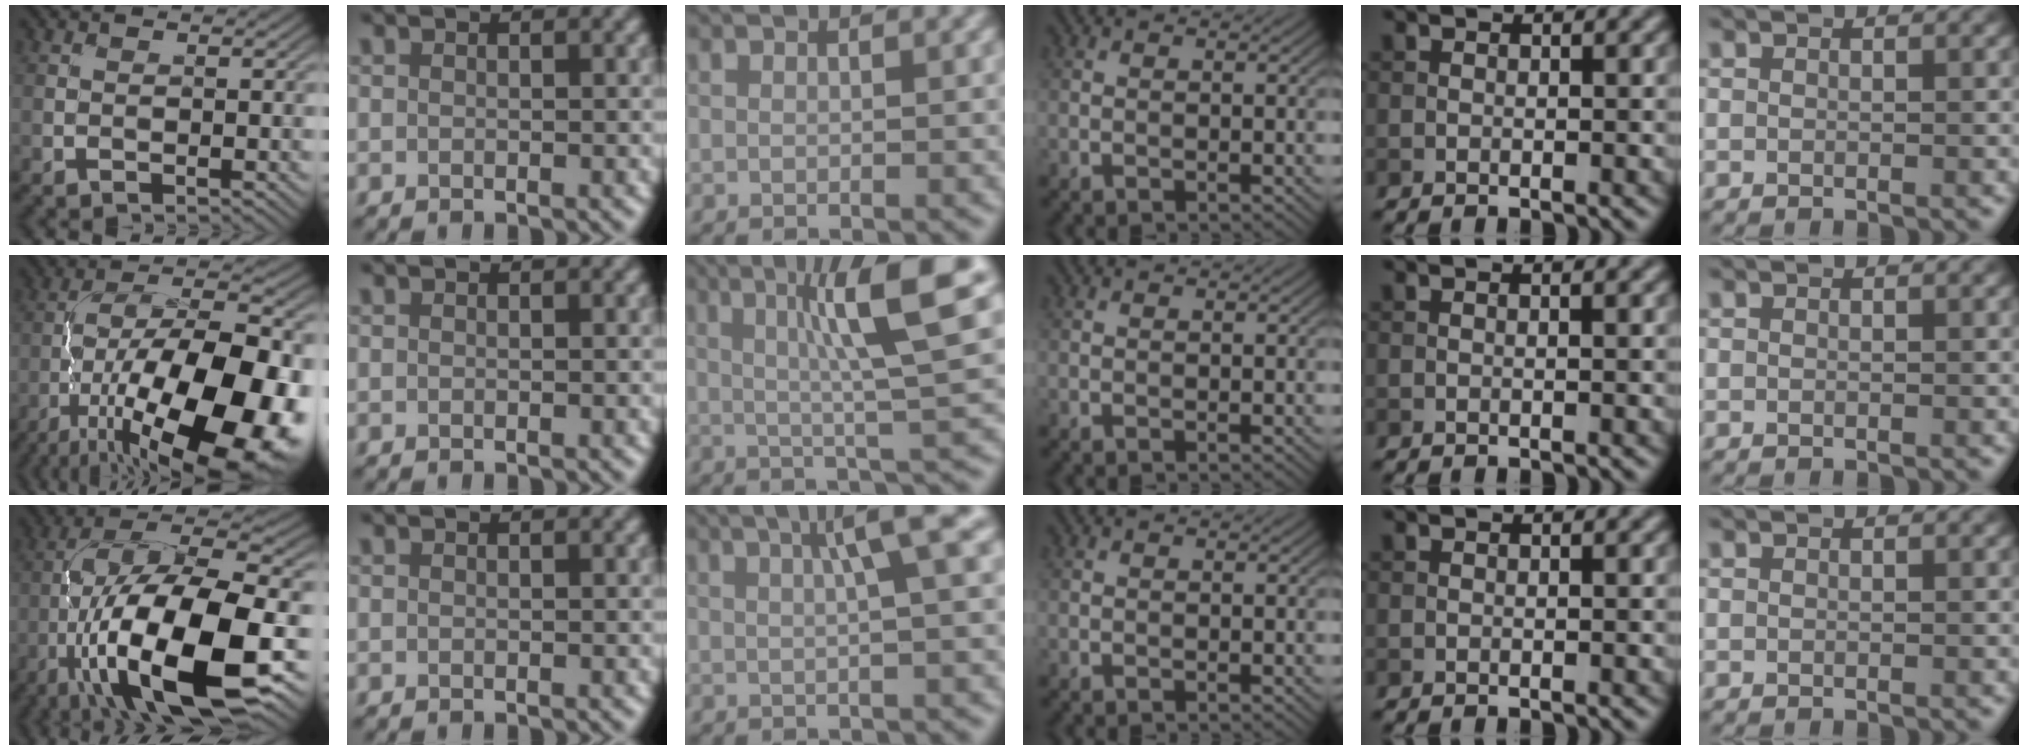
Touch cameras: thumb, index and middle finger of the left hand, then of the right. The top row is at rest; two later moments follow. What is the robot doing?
{"motion": "unscrew", "object": "medicine bottle"}